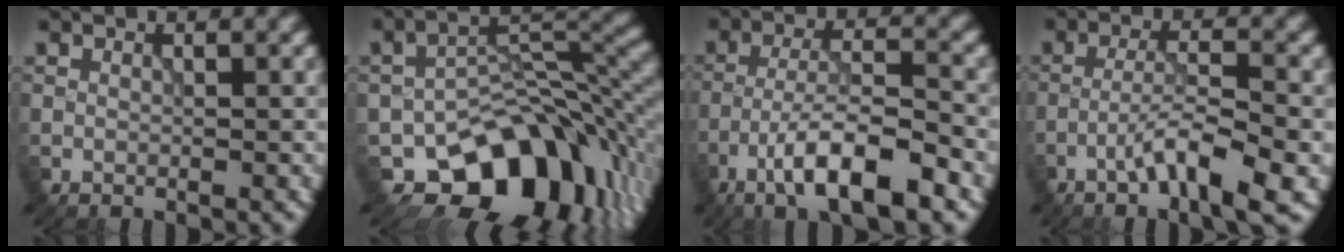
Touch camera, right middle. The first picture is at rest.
{"total": 11.8, "force": [-6.2, 7.1, 7.1], "torque": [-0.091, -0.010, -0.107]}
{"total": 8.5, "force": [-4.8, 2.0, 6.6], "torque": [-0.108, 0.010, -0.085]}
{"total": 5.3, "force": [-2.7, 0.7, 4.5], "torque": [-0.077, 0.009, -0.053]}